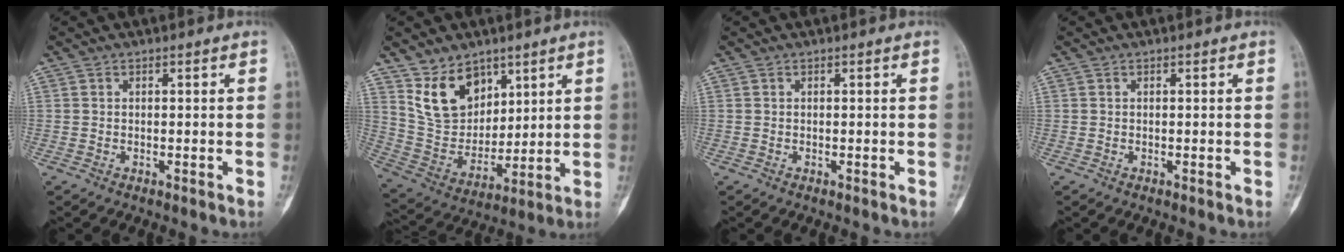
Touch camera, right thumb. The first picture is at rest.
{"total": 12.8, "force": [7.7, 8.5, 5.7], "torque": [-0.067, -0.049, 0.160]}
{"total": 0.0}
{"total": 0.0}